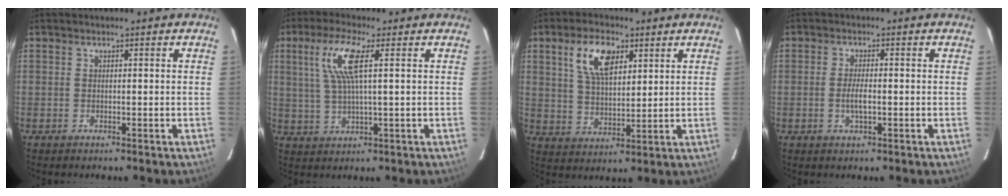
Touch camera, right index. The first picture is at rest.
{"total": 8.3, "force": [2.7, 1.1, 7.8], "torque": [-0.157, 0.006, 0.056]}
{"total": 9.6, "force": [4.5, 4.6, 7.1], "torque": [-0.135, 0.016, 0.086]}
{"total": 3.0, "force": [-0.7, 0.8, 2.8], "torque": [-0.055, -0.004, -0.011]}